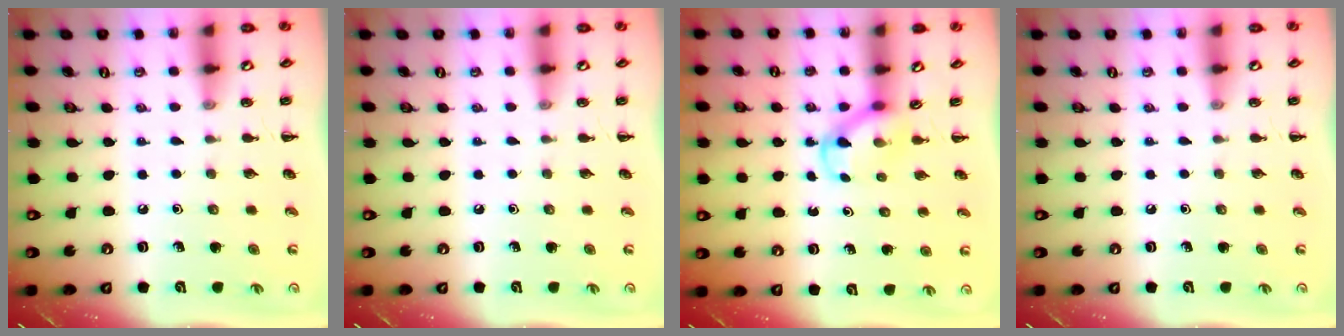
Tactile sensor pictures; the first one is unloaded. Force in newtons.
{"total": 0.0}
{"total": 3.6, "press": 3.5, "slide": 0.6}
{"total": 0.0}